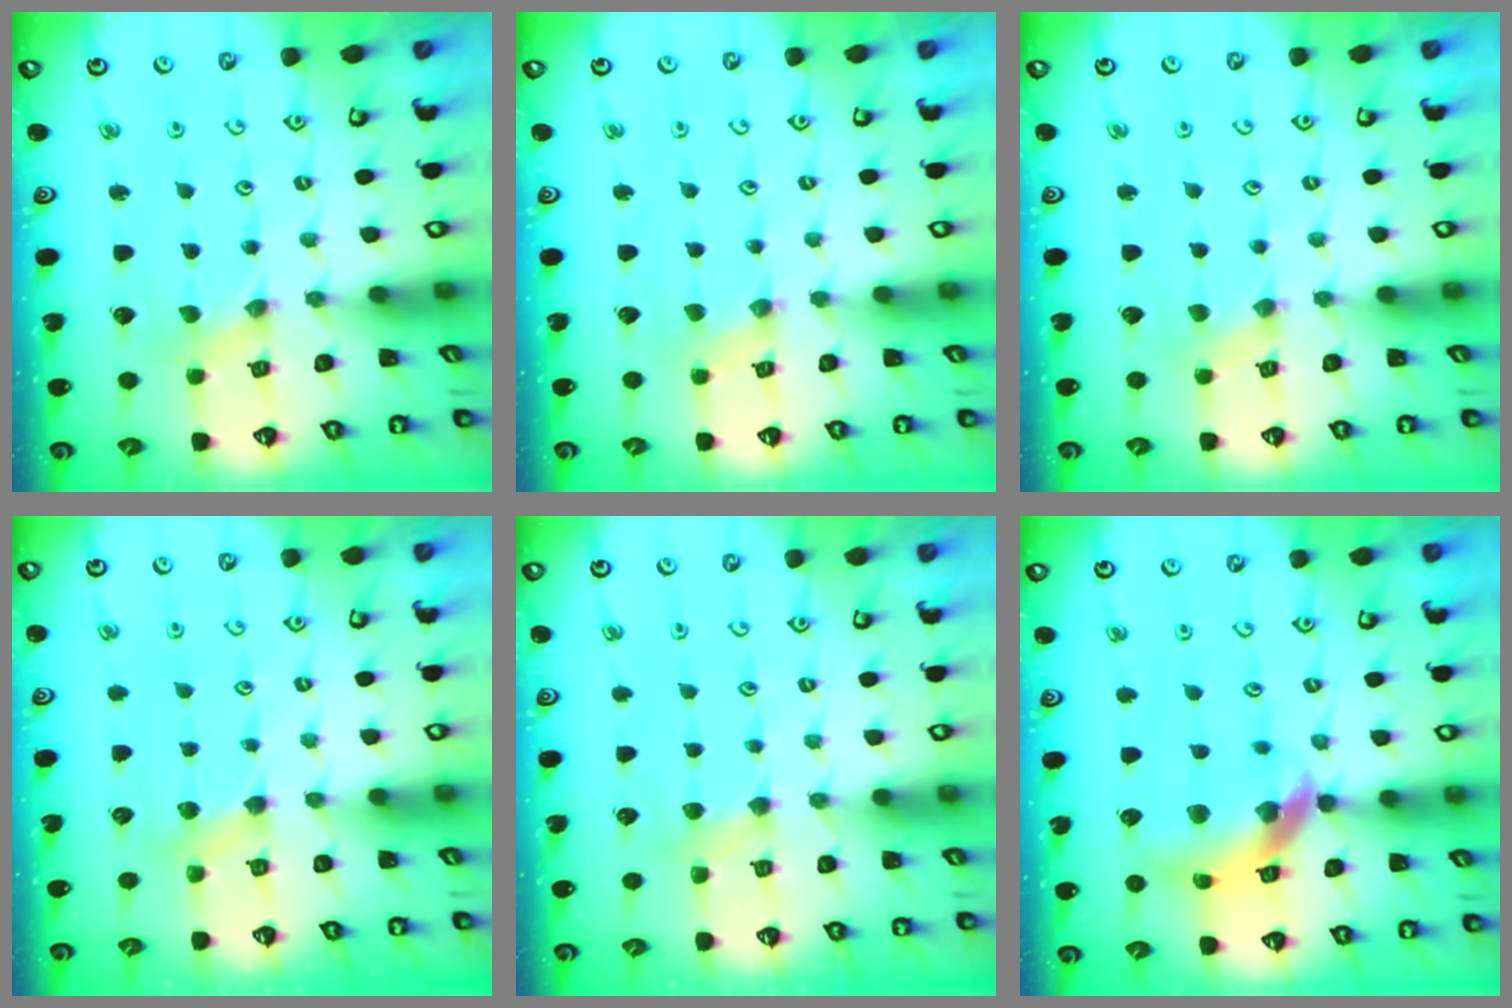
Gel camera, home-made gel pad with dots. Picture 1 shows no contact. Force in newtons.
{"total": 1.9, "press": 1.9, "slide": 0.3}
{"total": 0.0}
{"total": 3.6, "press": 3.6, "slide": 0.4}
{"total": 3.1, "press": 3.1, "slide": 0.5}
{"total": 13.8, "press": 13.7, "slide": 1.5}